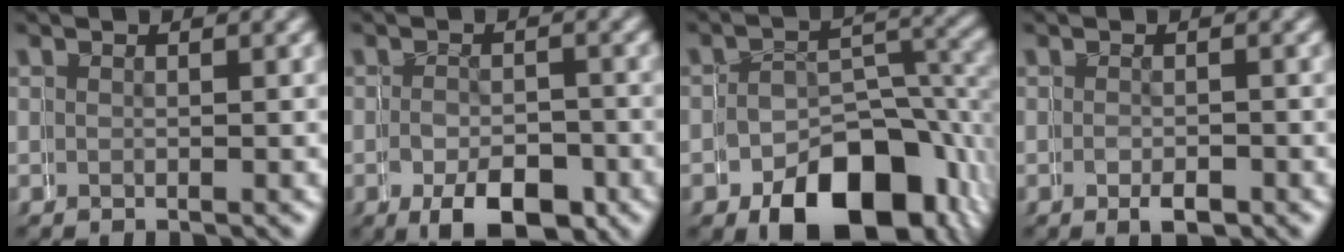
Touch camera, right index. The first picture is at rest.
{"total": 5.4, "force": [-2.9, 2.9, 3.5], "torque": [-0.052, -0.014, -0.043]}
{"total": 9.1, "force": [-4.6, 5.7, 5.4], "torque": [-0.067, -0.021, -0.065]}
{"total": 1.5, "force": [-0.7, 0.8, 1.0], "torque": [-0.008, 0.000, -0.012]}